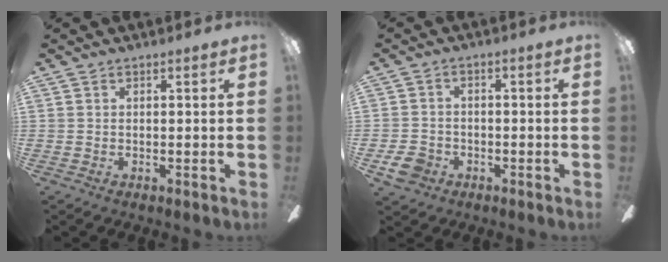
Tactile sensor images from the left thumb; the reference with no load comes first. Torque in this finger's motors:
{"motor_torque": [0.37, 0.75, 0.07, -0.10, -0.01]}